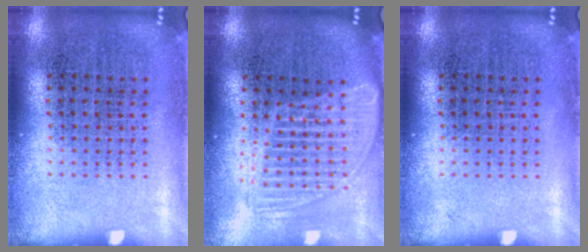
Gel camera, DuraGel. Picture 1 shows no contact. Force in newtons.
{"total": 1.7, "press": 1.4, "slide": 1.0}
{"total": 0.0}